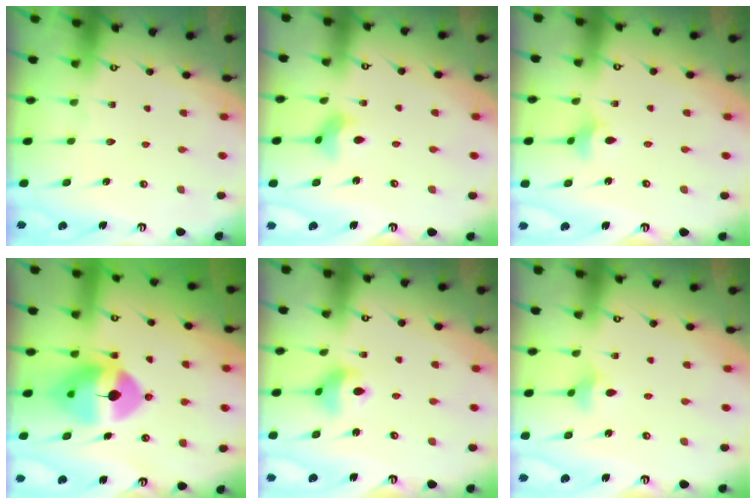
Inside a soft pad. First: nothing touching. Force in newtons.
{"total": 4.2, "press": 4.1, "slide": 0.8}
{"total": 3.4, "press": 3.3, "slide": 0.8}
{"total": 11.7, "press": 11.5, "slide": 2.2}
{"total": 5.7, "press": 5.7, "slide": 0.4}
{"total": 4.4, "press": 4.3, "slide": 0.7}